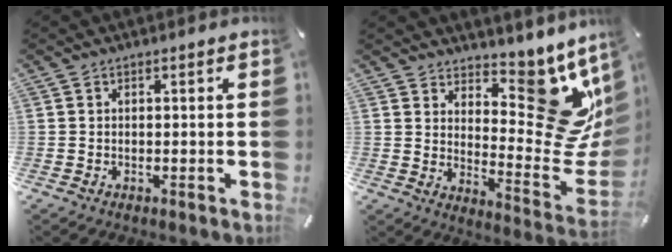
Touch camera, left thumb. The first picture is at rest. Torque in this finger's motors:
{"motor_torque": [1.12, -0.40, 0.46, -0.16, 0.06]}